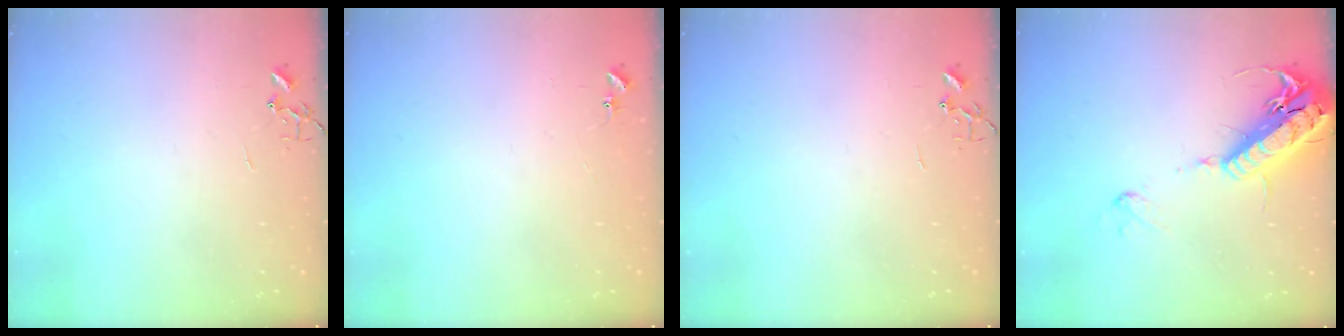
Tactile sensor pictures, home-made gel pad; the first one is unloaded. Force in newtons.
{"total": 5.4, "press": 5.4, "slide": 0.6}
{"total": 0.0}
{"total": 19.9, "press": 19.5, "slide": 3.8}